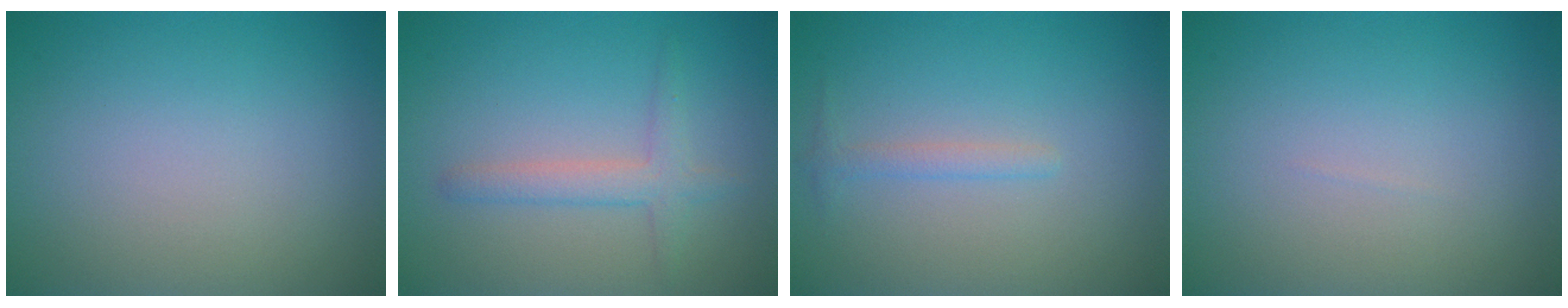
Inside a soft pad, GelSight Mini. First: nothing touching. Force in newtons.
{"total": 2.4, "press": 2.4, "slide": 0.0}
{"total": 1.1, "press": 1.1, "slide": 0.0}
{"total": 0.0}